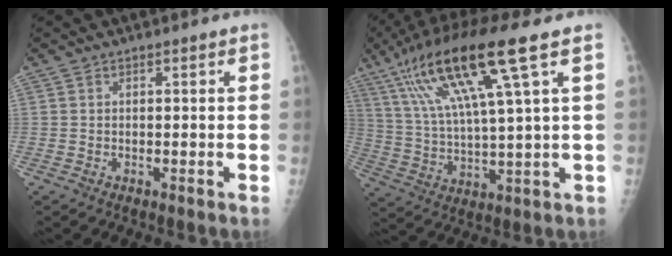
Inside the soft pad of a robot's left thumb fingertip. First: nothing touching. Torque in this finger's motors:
{"motor_torque": [0.32, 0.42, 1.72, -1.05, 0.56]}